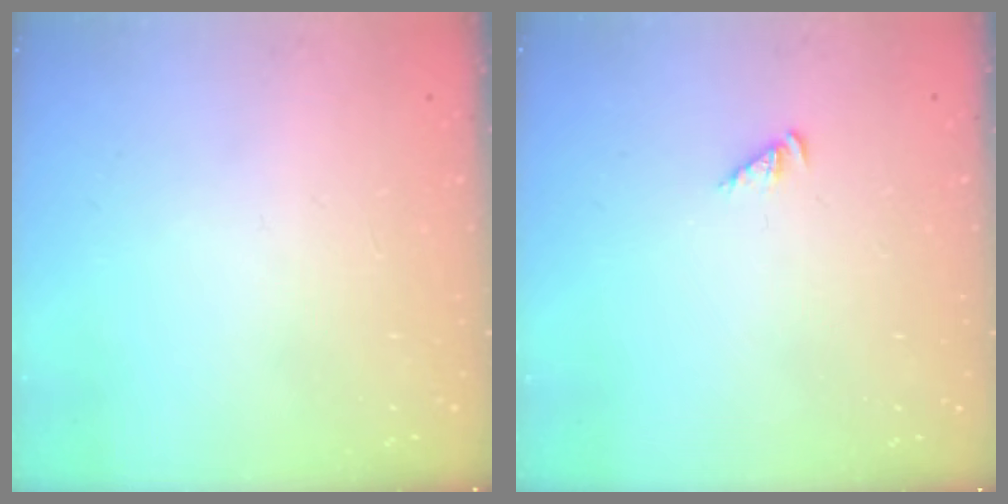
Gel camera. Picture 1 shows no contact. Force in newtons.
{"total": 2.4, "press": 2.4, "slide": 0.5}